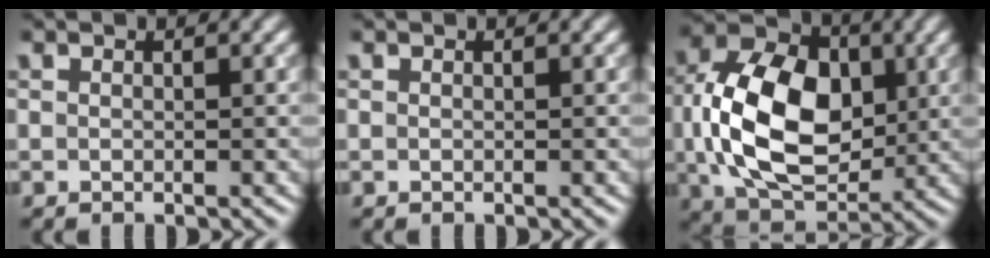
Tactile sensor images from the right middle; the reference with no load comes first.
{"total": 0.0}
{"total": 12.2, "force": [0.2, 8.2, 8.9], "torque": [-0.175, 0.003, 0.002]}